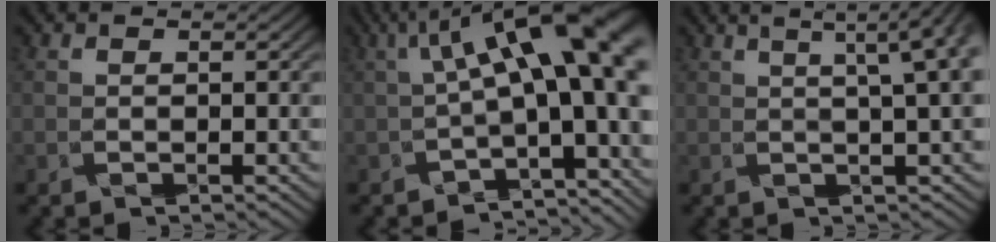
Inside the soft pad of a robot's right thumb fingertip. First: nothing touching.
{"total": 15.0, "force": [1.7, 5.3, 13.9], "torque": [-0.201, 0.010, 0.042]}
{"total": 5.9, "force": [2.0, 0.6, 5.6], "torque": [-0.070, 0.022, 0.028]}